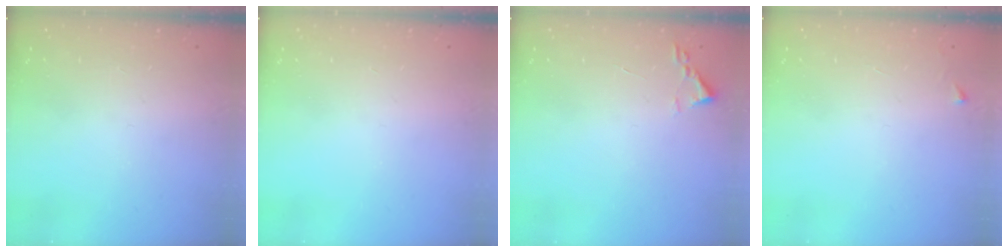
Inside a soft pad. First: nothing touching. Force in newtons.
{"total": 0.0}
{"total": 1.8, "press": 1.7, "slide": 0.2}
{"total": 2.6, "press": 2.6, "slide": 0.3}